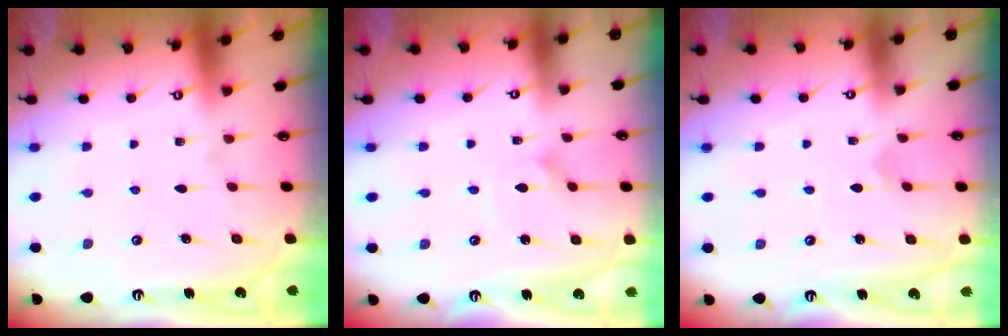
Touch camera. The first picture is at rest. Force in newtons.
{"total": 1.3, "press": 1.3, "slide": 0.0}
{"total": 1.6, "press": 1.6, "slide": 0.1}